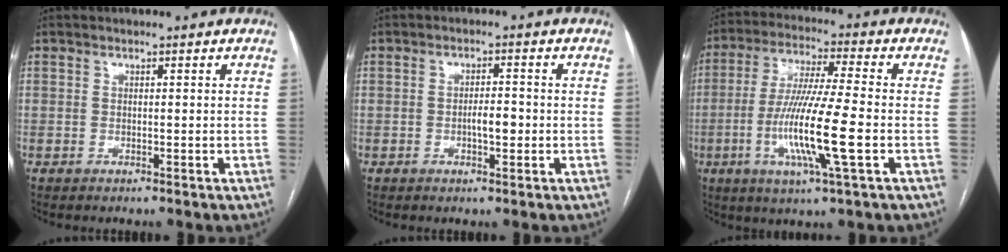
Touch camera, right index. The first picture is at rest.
{"total": 2.8, "force": [-0.6, 0.7, 2.6], "torque": [-0.044, 0.002, -0.010]}
{"total": 13.5, "force": [-3.3, -0.1, 13.1], "torque": [-0.262, -0.016, -0.067]}